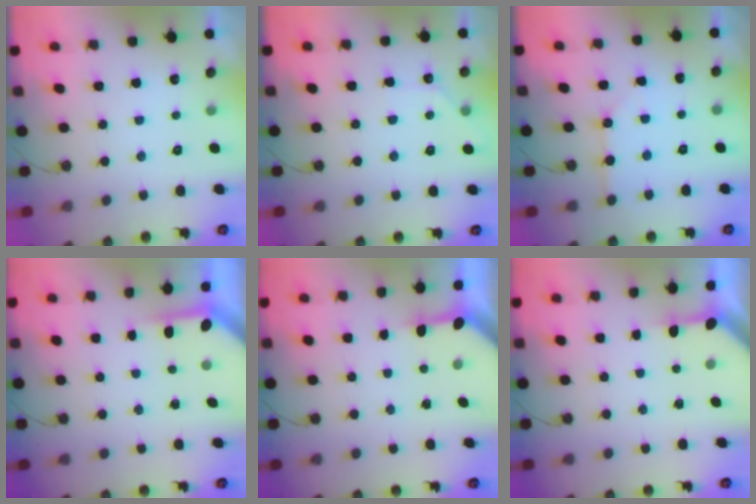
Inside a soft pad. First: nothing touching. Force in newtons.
{"total": 5.6, "press": 5.6, "slide": 0.3}
{"total": 3.8, "press": 3.8, "slide": 0.5}
{"total": 3.5, "press": 3.5, "slide": 0.3}
{"total": 3.4, "press": 3.4, "slide": 0.4}
{"total": 3.0, "press": 3.0, "slide": 0.3}